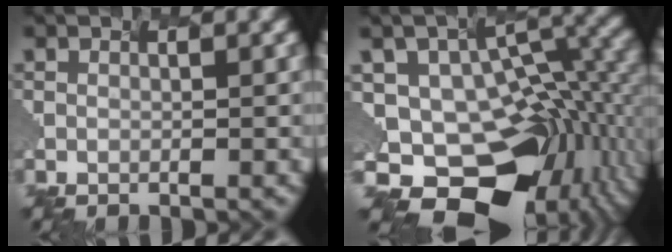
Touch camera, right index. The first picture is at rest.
{"total": 13.7, "force": [-5.3, 9.0, 8.9], "torque": [-0.161, -0.032, -0.049]}